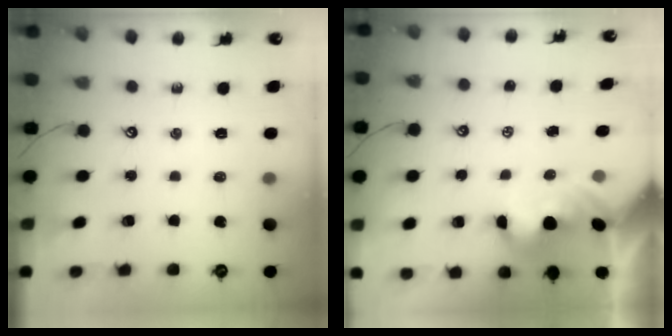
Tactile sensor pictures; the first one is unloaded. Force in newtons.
{"total": 7.0, "press": 7.0, "slide": 1.1}